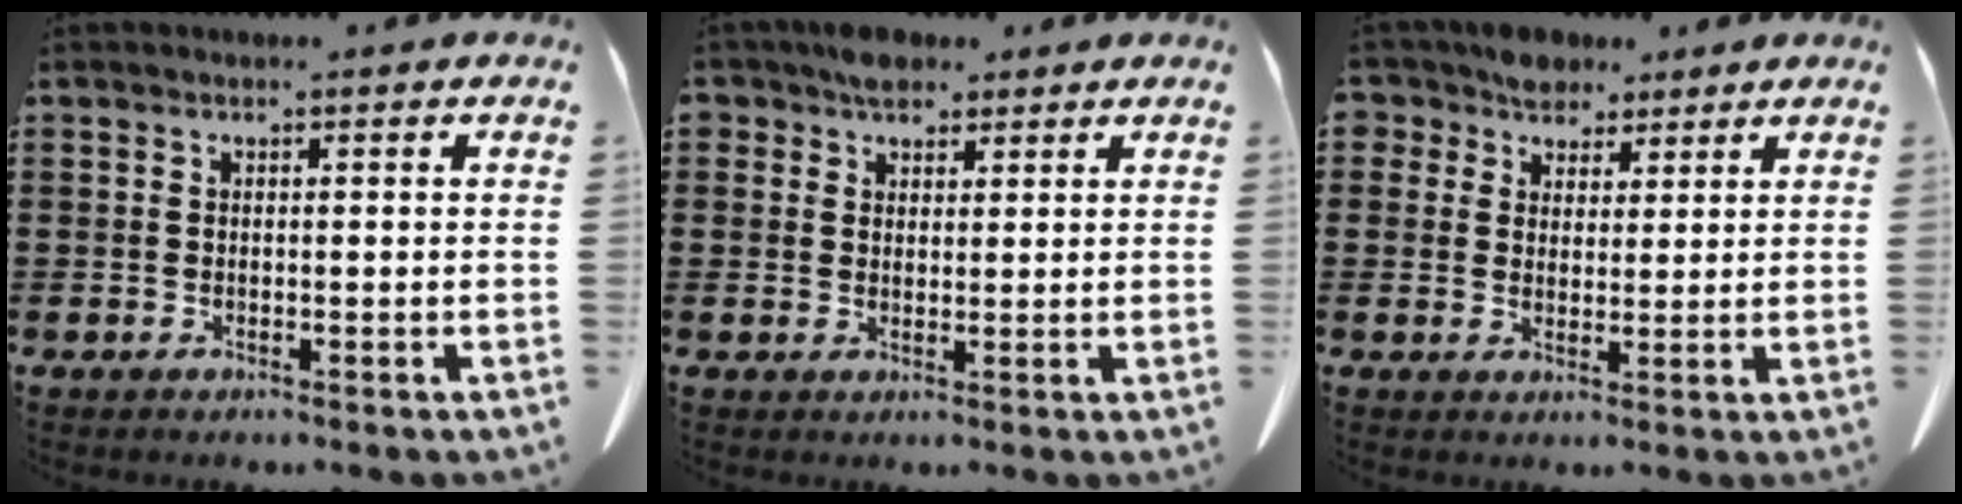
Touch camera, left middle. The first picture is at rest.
{"total": 3.7, "force": [2.9, 2.0, 1.1], "torque": [-0.023, 0.007, 0.054]}
{"total": 4.8, "force": [3.7, 2.9, 0.6], "torque": [-0.035, 0.004, 0.070]}